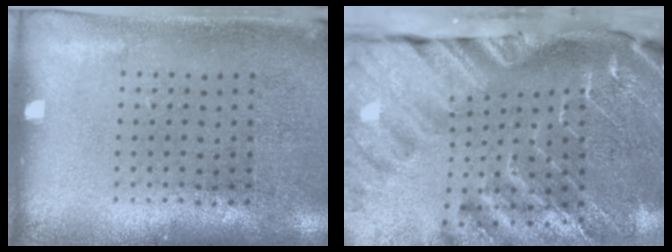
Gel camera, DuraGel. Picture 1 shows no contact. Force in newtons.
{"total": 4.4, "press": 3.3, "slide": 3.0}